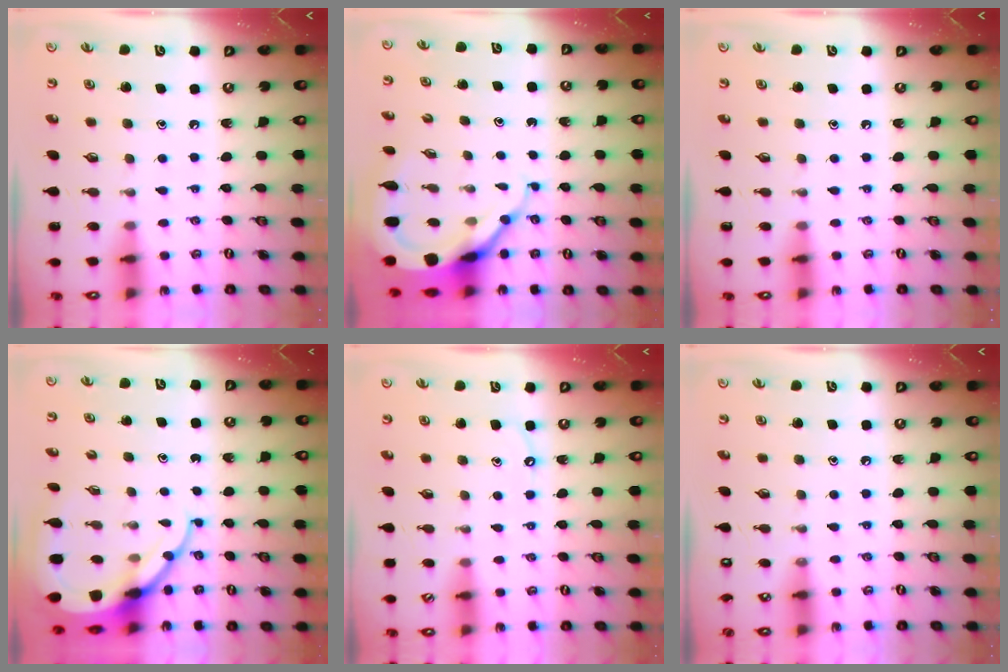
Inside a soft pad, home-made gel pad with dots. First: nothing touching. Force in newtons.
{"total": 9.9, "press": 9.8, "slide": 1.0}
{"total": 0.0}
{"total": 10.3, "press": 10.3, "slide": 0.9}
{"total": 3.6, "press": 3.6, "slide": 0.3}
{"total": 4.1, "press": 4.1, "slide": 0.6}